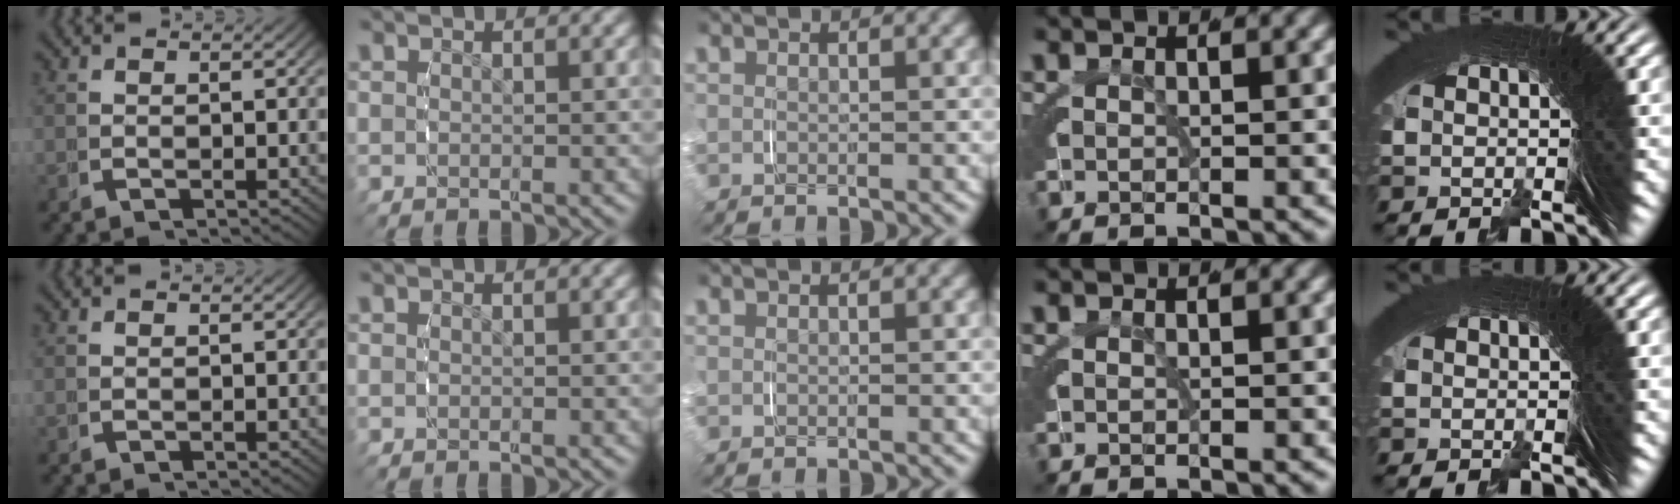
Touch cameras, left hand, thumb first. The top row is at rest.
{}